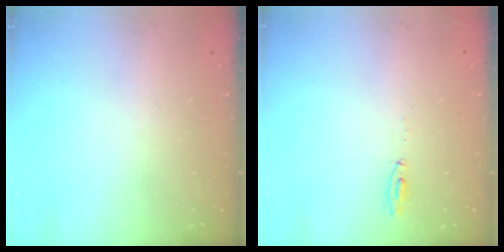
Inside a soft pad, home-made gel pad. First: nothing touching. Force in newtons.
{"total": 16.2, "press": 5.8, "slide": 15.1}